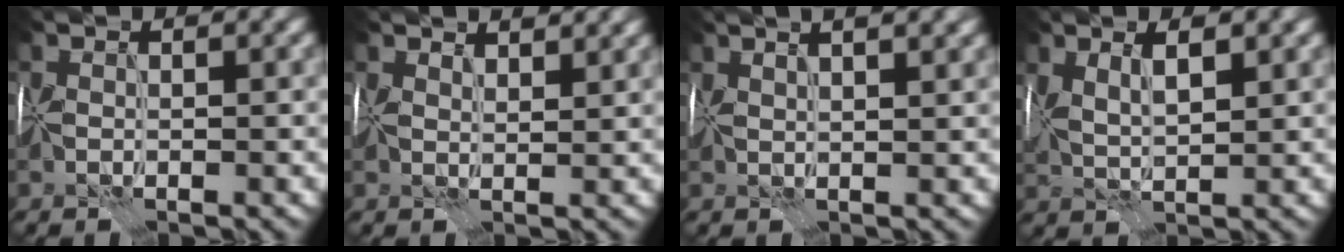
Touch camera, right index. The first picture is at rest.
{"total": 3.5, "force": [2.9, 1.1, 1.6], "torque": [-0.028, 0.007, 0.035]}
{"total": 6.8, "force": [4.0, 2.7, 4.7], "torque": [-0.060, 0.044, 0.045]}
{"total": 3.2, "force": [1.4, 1.0, 2.7], "torque": [-0.056, -0.003, 0.026]}